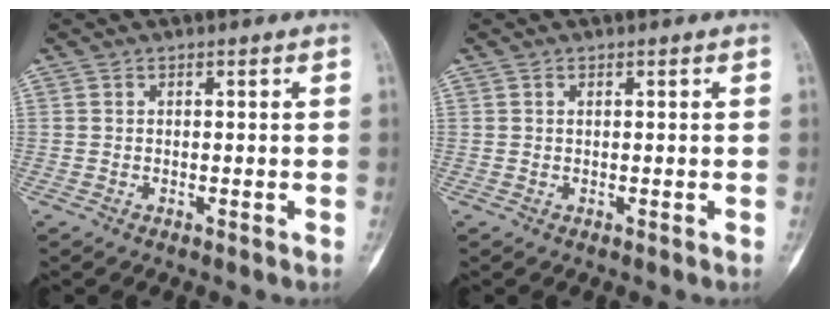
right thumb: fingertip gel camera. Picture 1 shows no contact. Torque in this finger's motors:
{"motor_torque": [-0.10, -0.10, -0.08, -0.12, -0.03]}